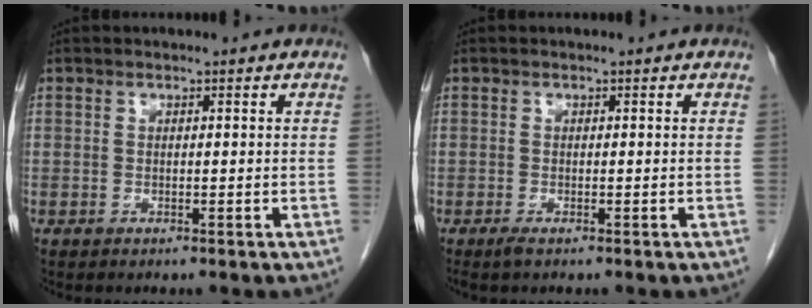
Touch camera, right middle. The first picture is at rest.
{"total": 0.8, "force": [-0.6, 0.0, 0.6], "torque": [-0.015, -0.004, -0.011]}